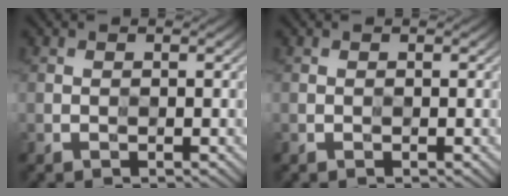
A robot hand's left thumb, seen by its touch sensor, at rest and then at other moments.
{"total": 0.0}